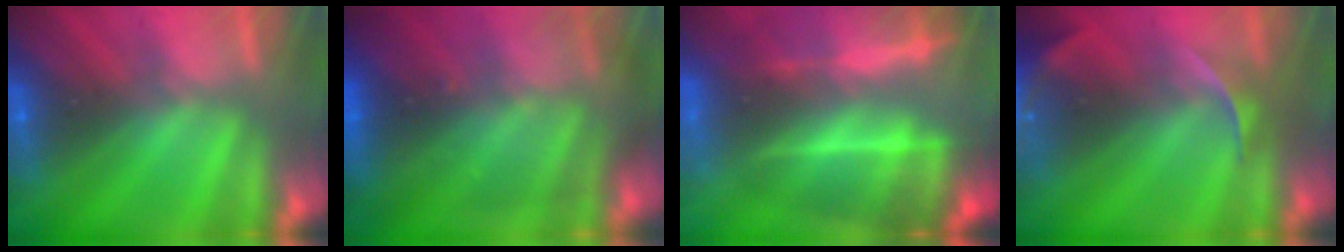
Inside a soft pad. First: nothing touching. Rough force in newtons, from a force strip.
{"total": 13.7}
{"total": 8.5}
{"total": 9.6}